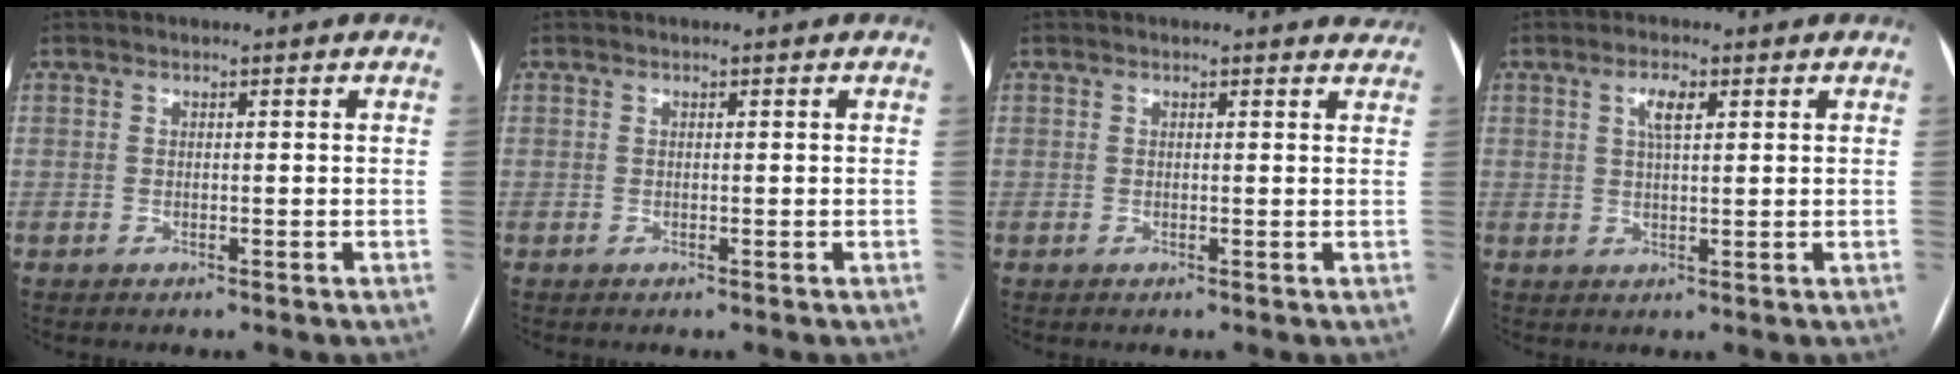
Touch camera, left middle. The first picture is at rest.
{"total": 0.0}
{"total": 2.6, "force": [2.5, 0.7, 0.0], "torque": [0.001, -0.013, 0.002]}
{"total": 3.1, "force": [1.3, 0.7, 2.8], "torque": [-0.056, 0.005, 0.023]}